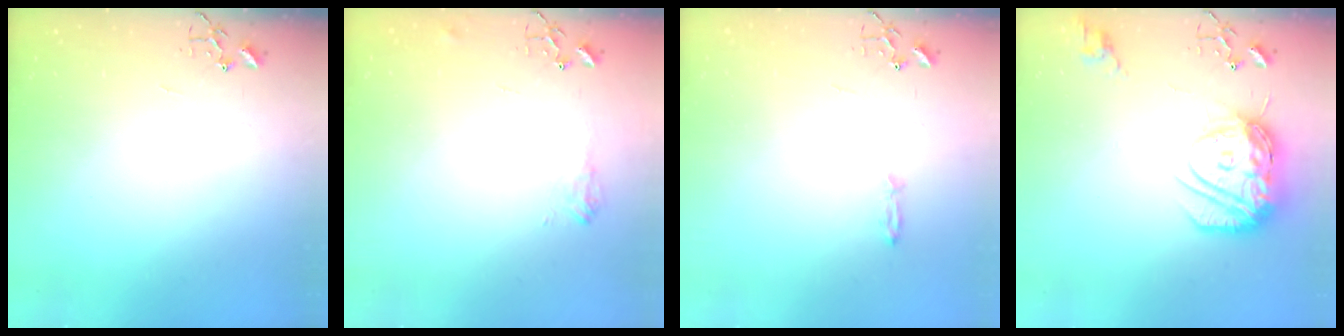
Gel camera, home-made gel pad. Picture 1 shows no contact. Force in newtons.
{"total": 6.3, "press": 6.3, "slide": 0.8}
{"total": 2.7, "press": 2.7, "slide": 0.4}
{"total": 19.4, "press": 19.4, "slide": 1.7}